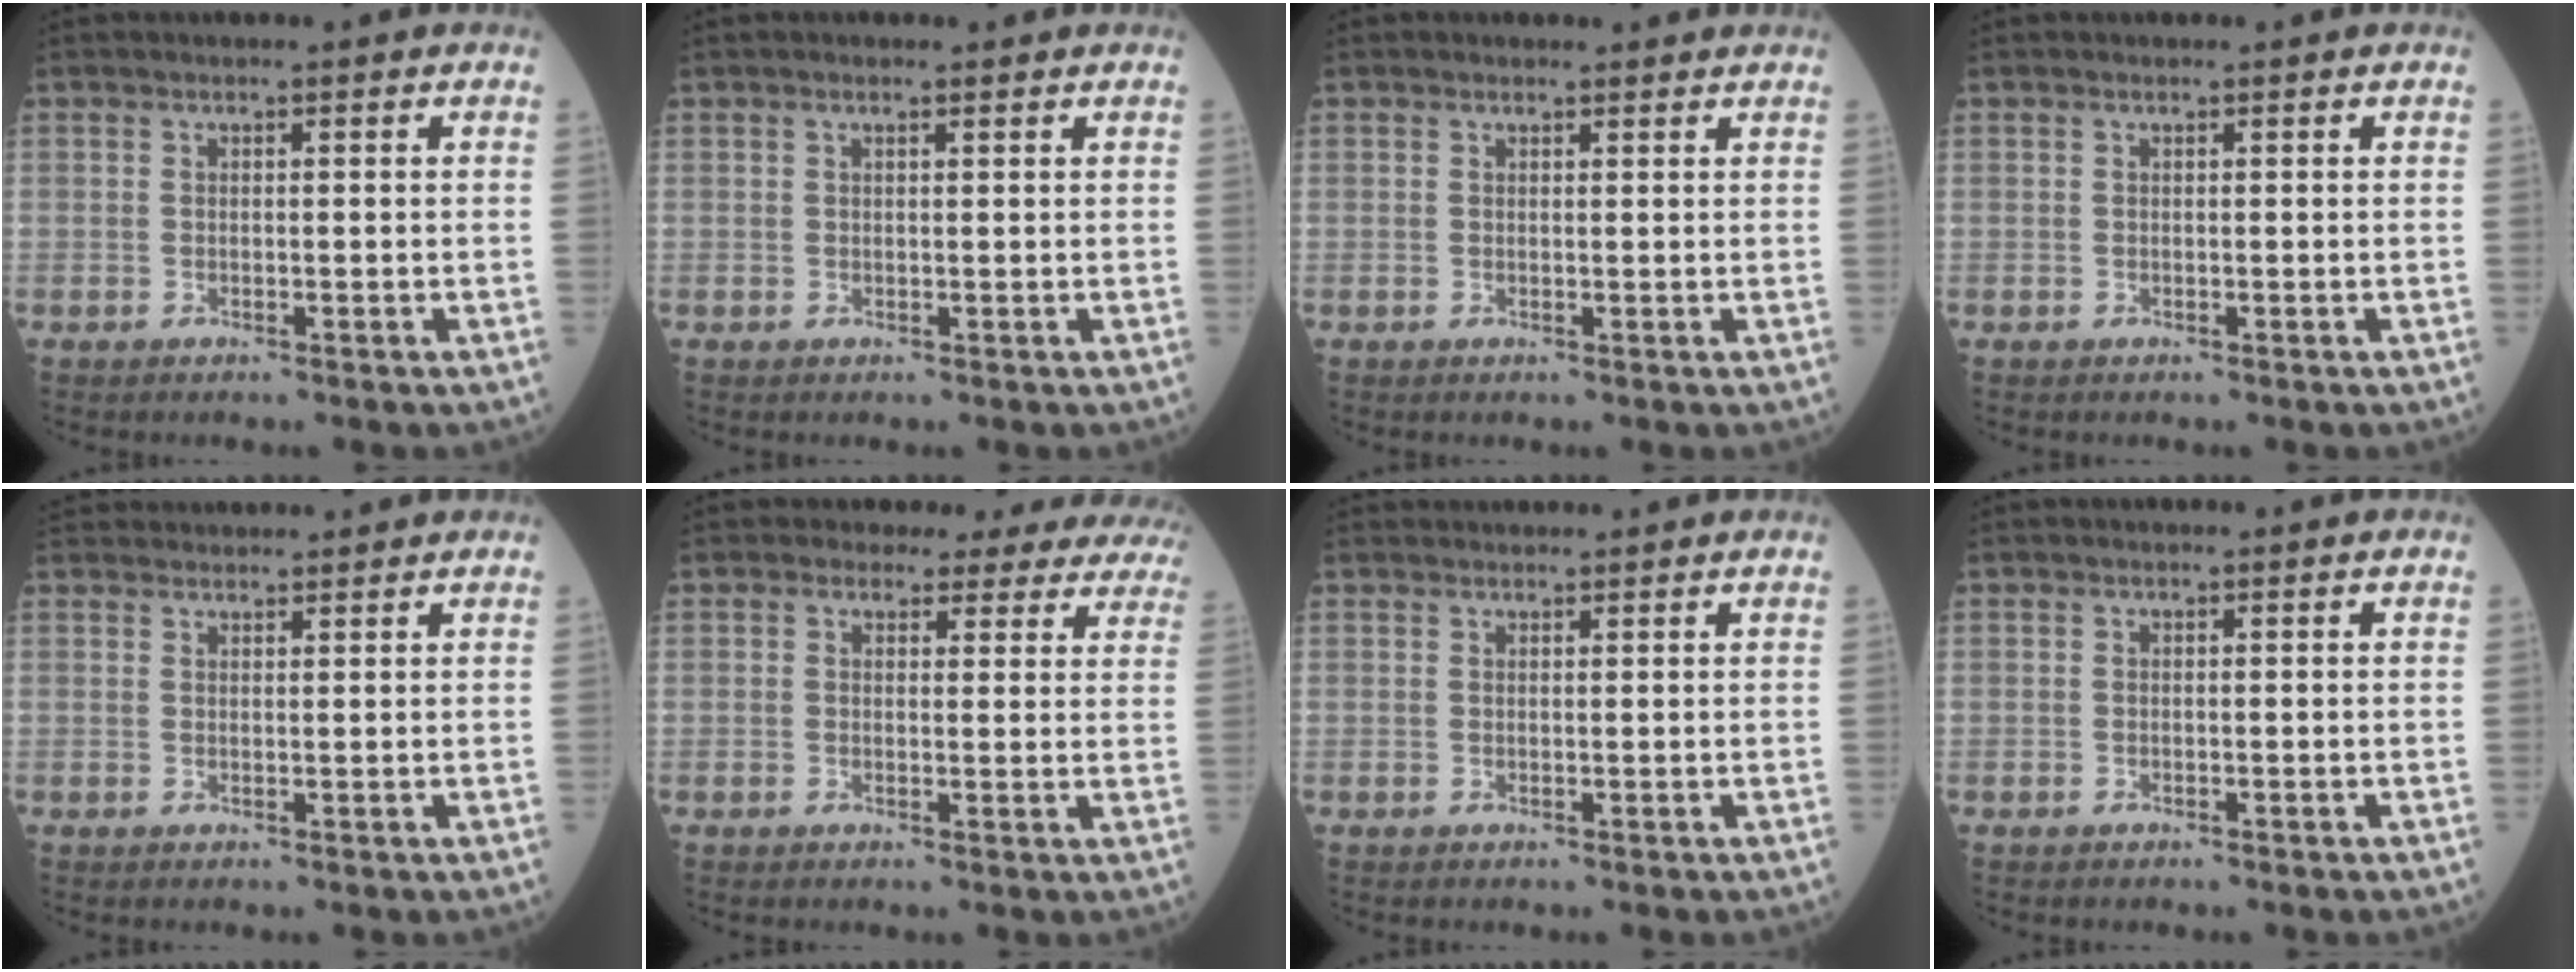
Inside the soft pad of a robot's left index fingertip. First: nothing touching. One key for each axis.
{"total": 1.2, "fx": 1.0, "fy": 0.2, "fz": 0.7, "tx": -0.015, "ty": 0.010, "tz": 0.015}
{"total": 1.6, "fx": 1.5, "fy": 0.3, "fz": 0.0, "tx": -0.014, "ty": 0.001, "tz": 0.016}
{"total": 0.0}
{"total": 8.1, "fx": 7.8, "fy": 1.1, "fz": 1.9, "tx": -0.028, "ty": 0.040, "tz": 0.113}
{"total": 12.8, "fx": 12.0, "fy": 4.3, "fz": 1.3, "tx": 0.021, "ty": -0.022, "tz": 0.102}
{"total": 3.9, "fx": 3.8, "fy": 0.4, "fz": 0.7, "tx": -0.010, "ty": 0.031, "tz": 0.052}
{"total": 0.0}